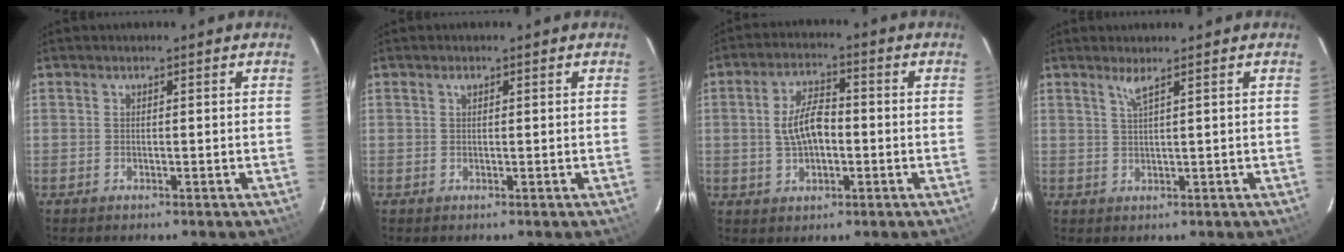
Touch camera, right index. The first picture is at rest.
{"total": 0.6, "force": [0.3, 0.4, 0.4], "torque": [-0.006, 0.003, 0.005]}
{"total": 7.4, "force": [-0.7, 3.8, 6.3], "torque": [-0.122, 0.011, -0.007]}
{"total": 1.8, "force": [1.2, -0.5, 1.3], "torque": [-0.028, -0.004, 0.024]}